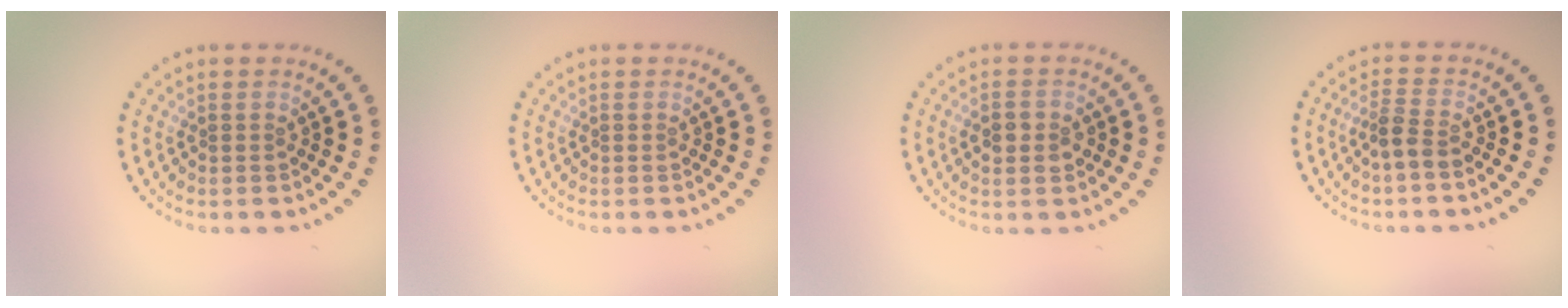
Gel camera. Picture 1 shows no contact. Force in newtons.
{"total": 0.0}
{"total": 2.7, "press": 2.7, "slide": 0.1}
{"total": 2.2, "press": 1.7, "slide": 1.4}